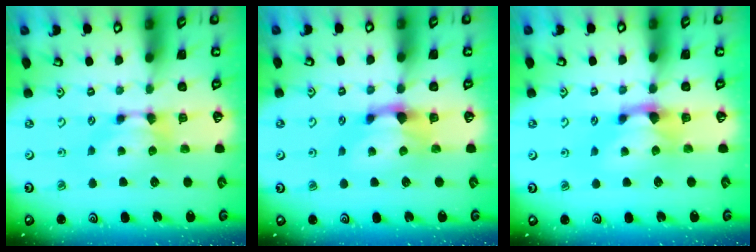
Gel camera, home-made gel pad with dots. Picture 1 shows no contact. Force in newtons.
{"total": 1.9, "press": 1.1, "slide": 1.5}
{"total": 1.3, "press": 0.5, "slide": 1.2}